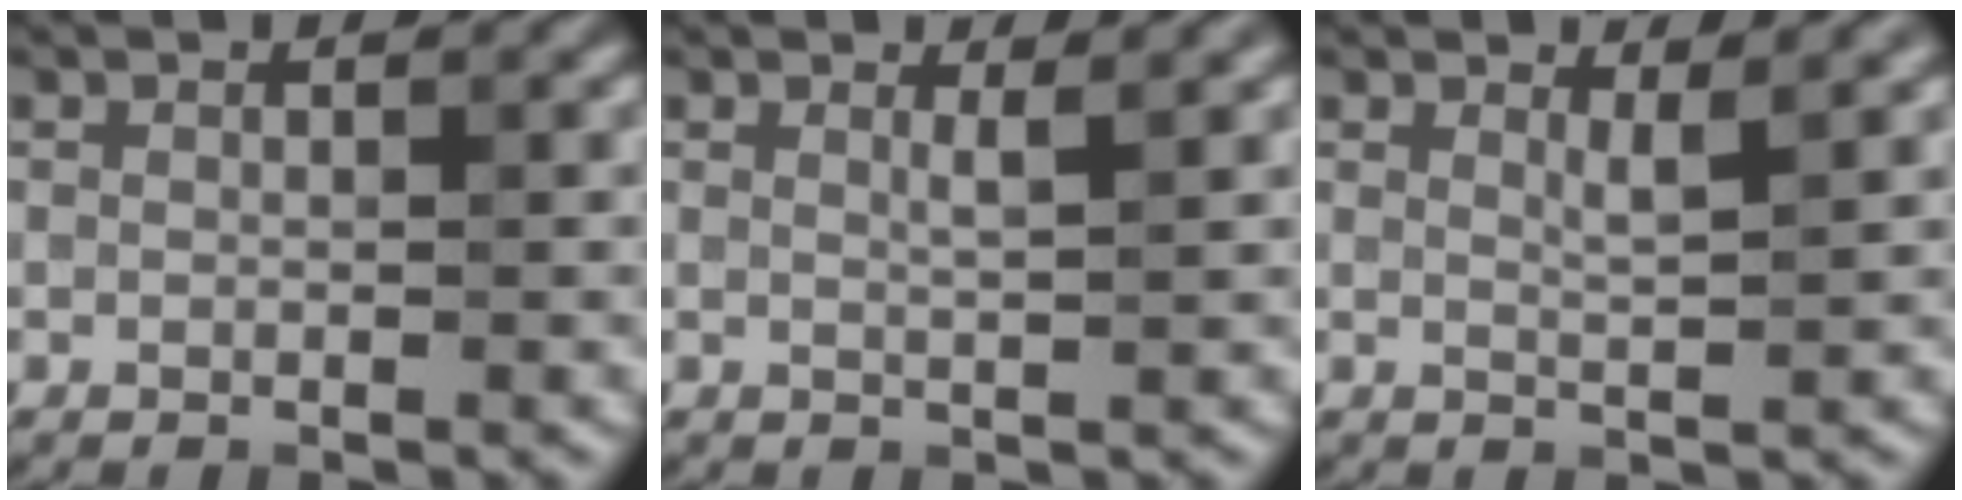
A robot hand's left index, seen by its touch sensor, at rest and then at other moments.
{"total": 1.2, "force": [0.7, 0.2, 1.0], "torque": [-0.008, 0.001, 0.007]}
{"total": 1.5, "force": [1.1, 0.1, 1.1], "torque": [-0.014, 0.000, 0.014]}